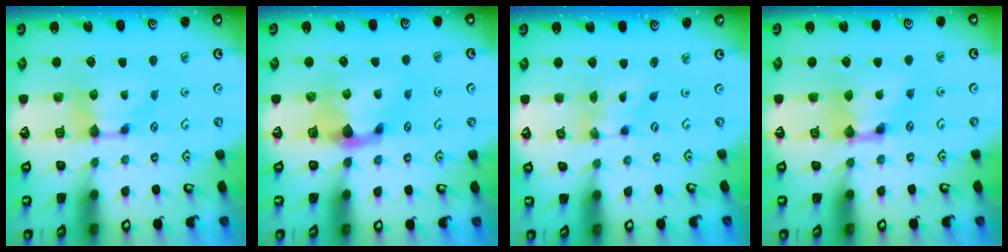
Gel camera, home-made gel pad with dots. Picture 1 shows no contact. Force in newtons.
{"total": 2.0, "press": 1.5, "slide": 1.4}
{"total": 2.0, "press": 1.2, "slide": 1.5}
{"total": 2.6, "press": 2.6, "slide": 0.2}